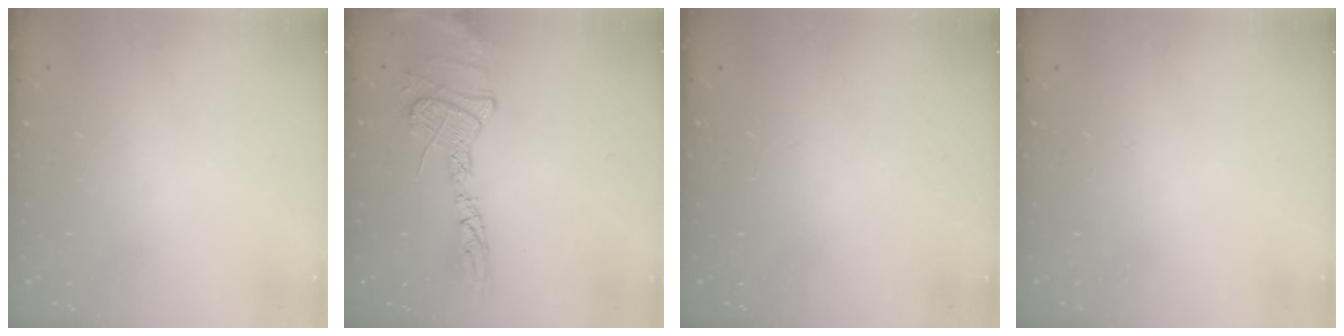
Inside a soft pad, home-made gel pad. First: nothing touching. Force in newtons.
{"total": 15.6, "press": 15.6, "slide": 1.3}
{"total": 0.0}
{"total": 0.0}